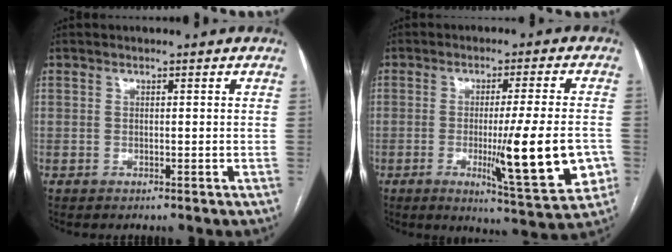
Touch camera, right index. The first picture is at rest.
{"total": 14.4, "force": [-3.1, 0.9, 14.0], "torque": [-0.198, -0.027, -0.041]}